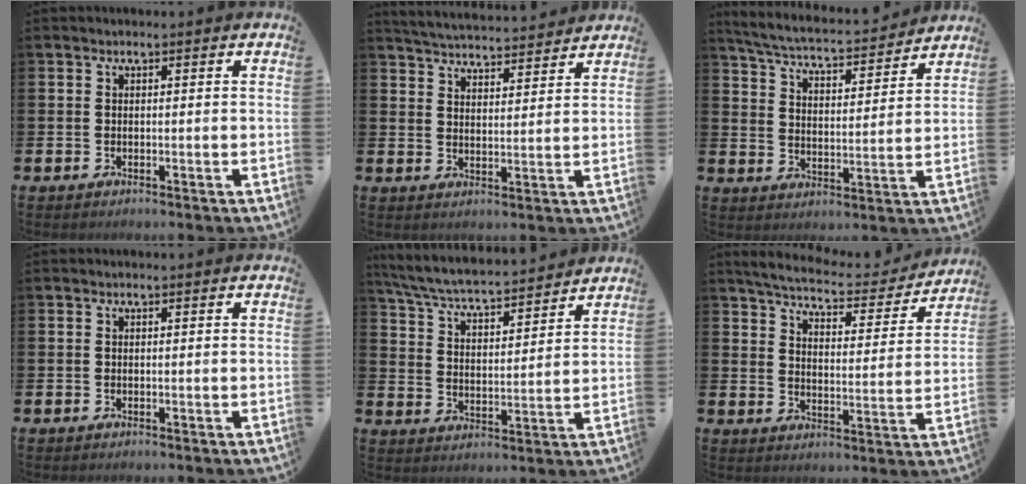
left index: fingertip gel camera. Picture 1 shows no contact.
{"total": 4.9, "force": [4.9, 0.3, 0.2], "torque": [-0.019, -0.032, 0.086]}
{"total": 5.5, "force": [5.3, 0.6, 1.4], "torque": [-0.050, -0.044, 0.087]}
{"total": 0.0}
{"total": 6.2, "force": [6.0, 0.6, 1.7], "torque": [-0.057, -0.048, 0.099]}
{"total": 5.9, "force": [5.7, 0.8, 1.6], "torque": [-0.048, -0.043, 0.092]}